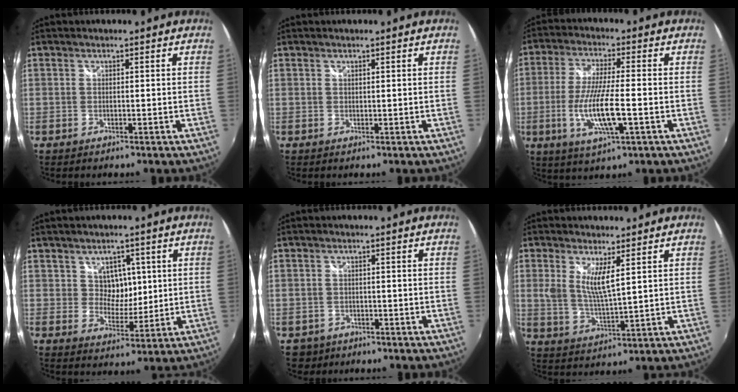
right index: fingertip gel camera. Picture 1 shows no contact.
{"total": 0.0}
{"total": 11.5, "force": [-3.0, 2.0, 10.9], "torque": [-0.218, -0.016, -0.057]}
{"total": 5.3, "force": [1.7, 4.4, 2.5], "torque": [-0.033, 0.004, 0.032]}
{"total": 3.3, "force": [-1.3, 3.0, 0.5], "torque": [-0.020, 0.000, -0.016]}
{"total": 6.3, "force": [2.4, 1.3, 5.7], "torque": [-0.113, -0.014, 0.046]}